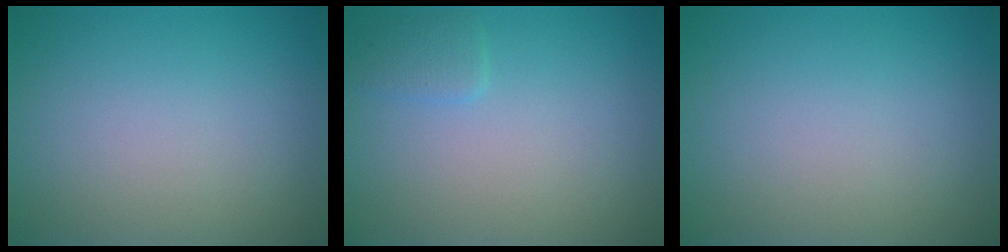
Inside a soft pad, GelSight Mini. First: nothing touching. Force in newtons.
{"total": 1.2, "press": 1.2, "slide": 0.1}
{"total": 0.0}